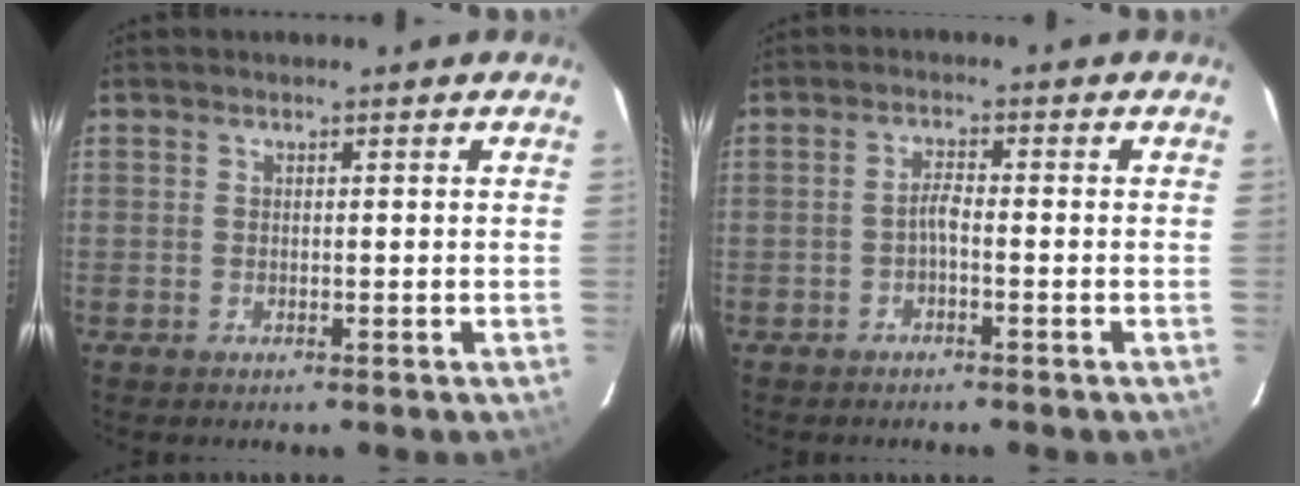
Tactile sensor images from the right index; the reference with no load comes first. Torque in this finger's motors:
{"motor_torque": [0.34, -0.04, 0.17, 0.04]}